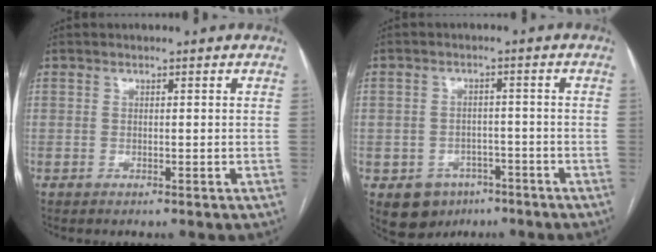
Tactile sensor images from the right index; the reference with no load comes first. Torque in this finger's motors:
{"motor_torque": [-0.27, 0.01, -1.03, -0.17]}